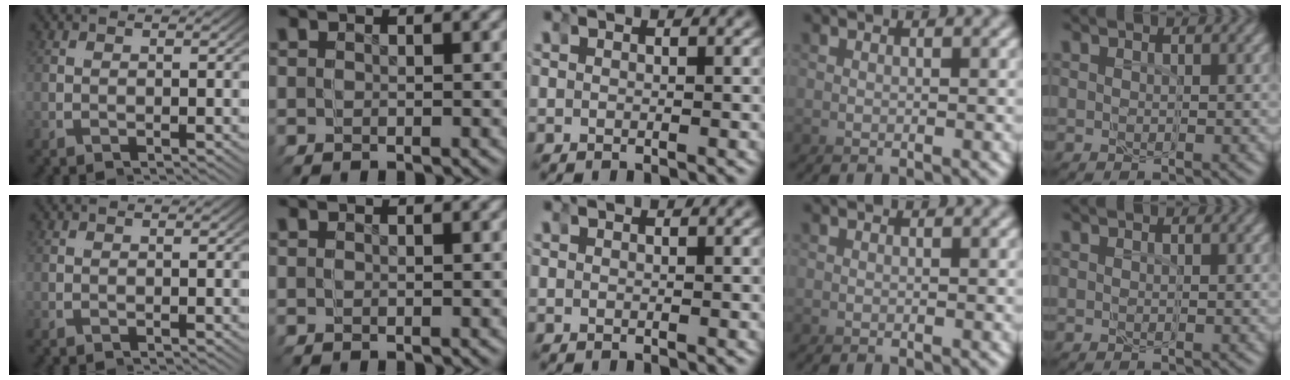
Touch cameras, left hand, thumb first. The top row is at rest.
{}